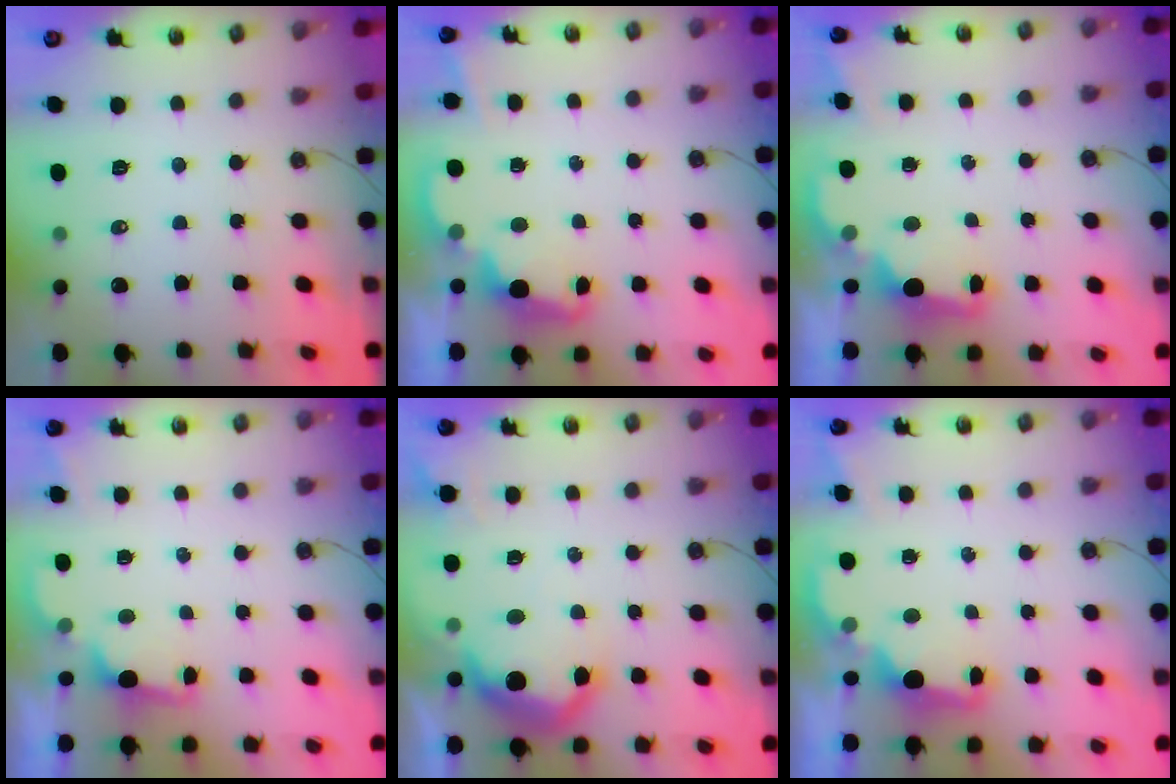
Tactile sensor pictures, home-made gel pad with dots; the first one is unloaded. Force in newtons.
{"total": 2.5, "press": 2.5, "slide": 0.5}
{"total": 2.3, "press": 2.2, "slide": 0.7}
{"total": 2.0, "press": 1.8, "slide": 0.8}
{"total": 15.1, "press": 15.0, "slide": 1.0}
{"total": 2.4, "press": 2.2, "slide": 0.7}